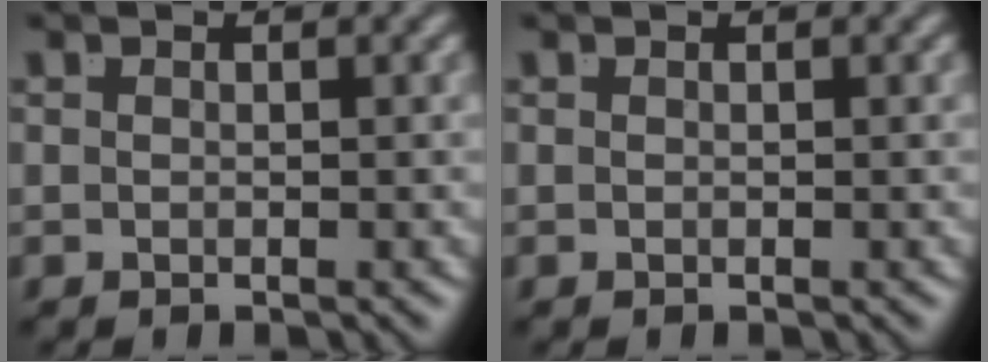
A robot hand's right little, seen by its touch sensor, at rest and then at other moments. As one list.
[{"total": 0.0}]